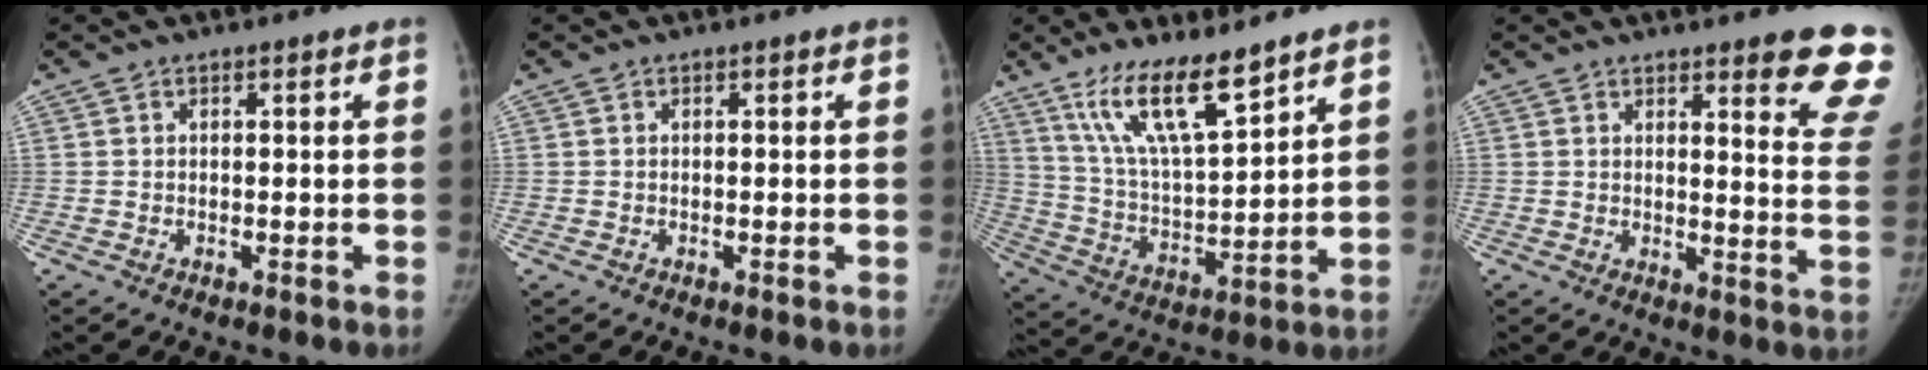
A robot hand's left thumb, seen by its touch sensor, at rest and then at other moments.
{"total": 0.0}
{"total": 14.1, "force": [10.0, 3.2, 9.4], "torque": [-0.157, -0.059, 0.200]}
{"total": 12.7, "force": [10.0, 2.0, 7.6], "torque": [-0.061, -0.081, 0.100]}